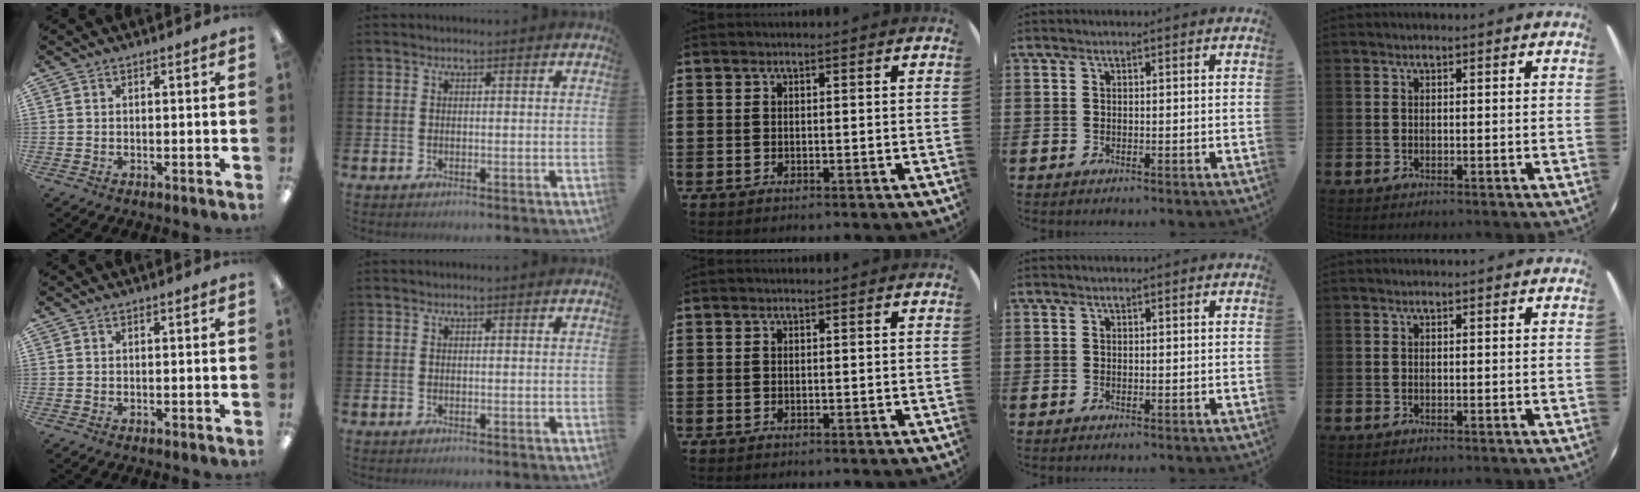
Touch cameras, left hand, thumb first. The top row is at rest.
{}